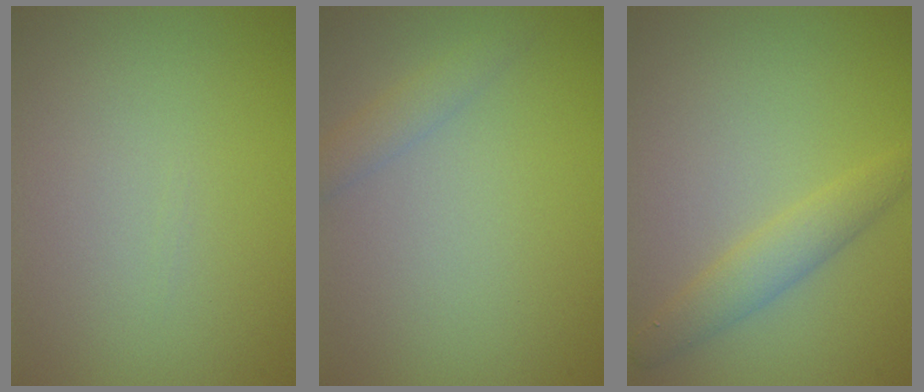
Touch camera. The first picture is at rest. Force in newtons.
{"total": 1.6, "press": 1.6, "slide": 0.0}
{"total": 2.6, "press": 2.6, "slide": 0.1}